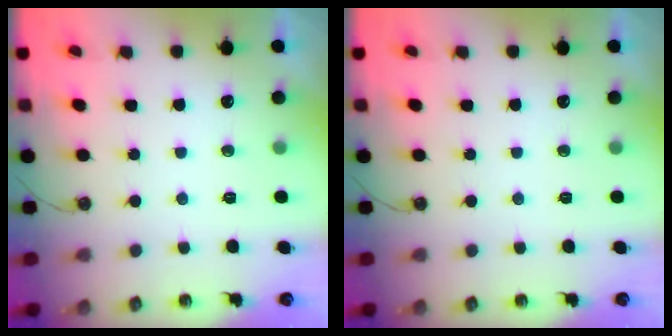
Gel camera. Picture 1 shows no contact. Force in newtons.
{"total": 0.0}